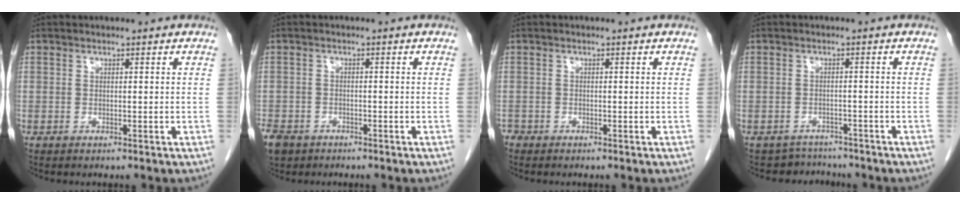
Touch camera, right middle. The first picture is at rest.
{"total": 7.9, "force": [-4.7, 5.8, 2.7], "torque": [-0.075, -0.005, -0.074]}
{"total": 1.2, "force": [-1.0, 0.6, 0.1], "torque": [-0.004, 0.000, -0.019]}
{"total": 3.8, "force": [-3.4, 1.3, -1.1], "torque": [0.017, 0.014, -0.051]}